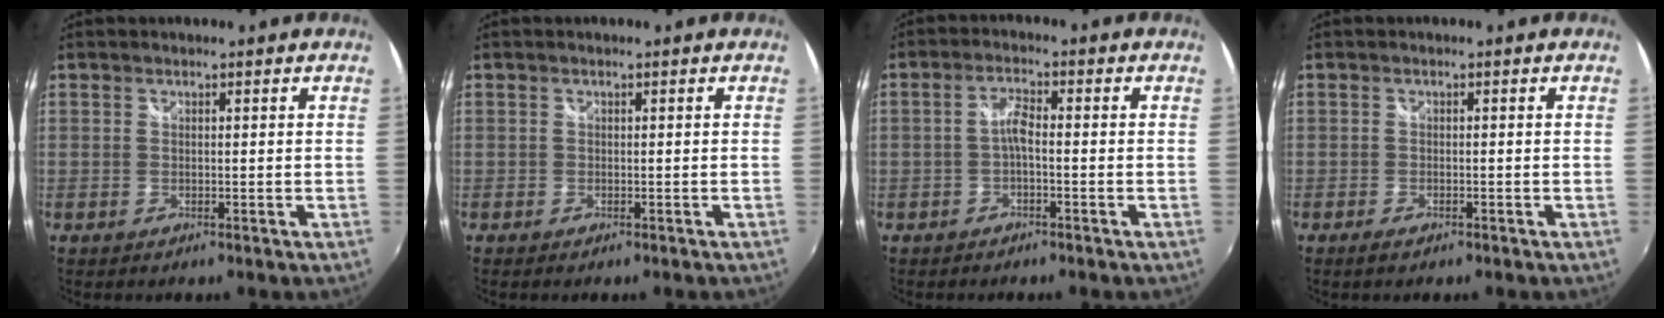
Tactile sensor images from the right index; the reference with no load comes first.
{"total": 0.6, "force": [-0.5, 0.3, 0.1], "torque": [-0.007, -0.004, -0.010]}
{"total": 2.7, "force": [-1.0, 0.6, 2.4], "torque": [-0.053, 0.008, -0.021]}
{"total": 1.9, "force": [-1.5, 0.7, 1.0], "torque": [-0.025, -0.006, -0.027]}